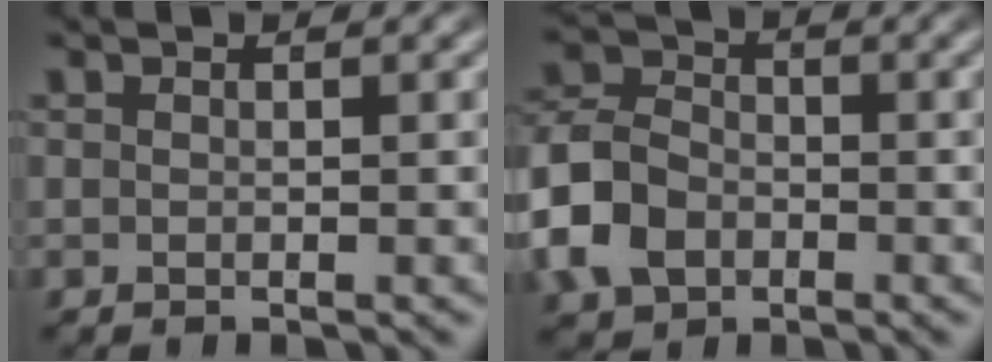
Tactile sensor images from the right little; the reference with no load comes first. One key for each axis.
{"total": 7.0, "fx": -1.8, "fy": 5.9, "fz": 3.4, "tx": -0.087, "ty": -0.023, "tz": -0.025}